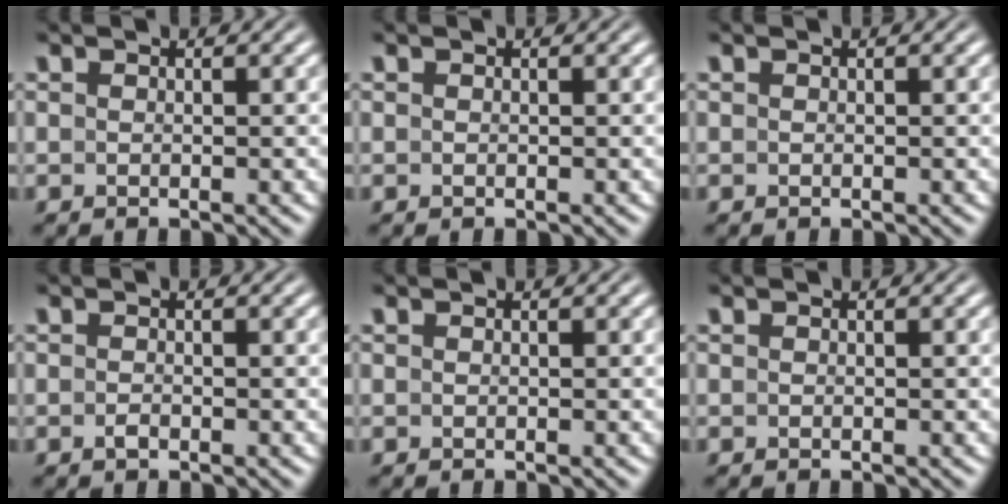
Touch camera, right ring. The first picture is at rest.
{"total": 0.0}
{"total": 0.0}
{"total": 0.7, "force": [-0.6, -0.2, 0.3], "torque": [-0.006, -0.004, -0.006]}
{"total": 0.0}
{"total": 0.0}